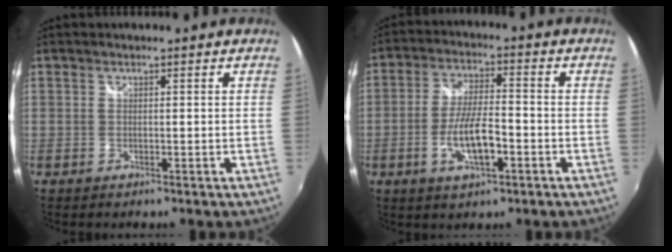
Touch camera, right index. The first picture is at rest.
{"total": 9.0, "force": [-3.2, 2.6, 7.9], "torque": [-0.155, -0.003, -0.055]}